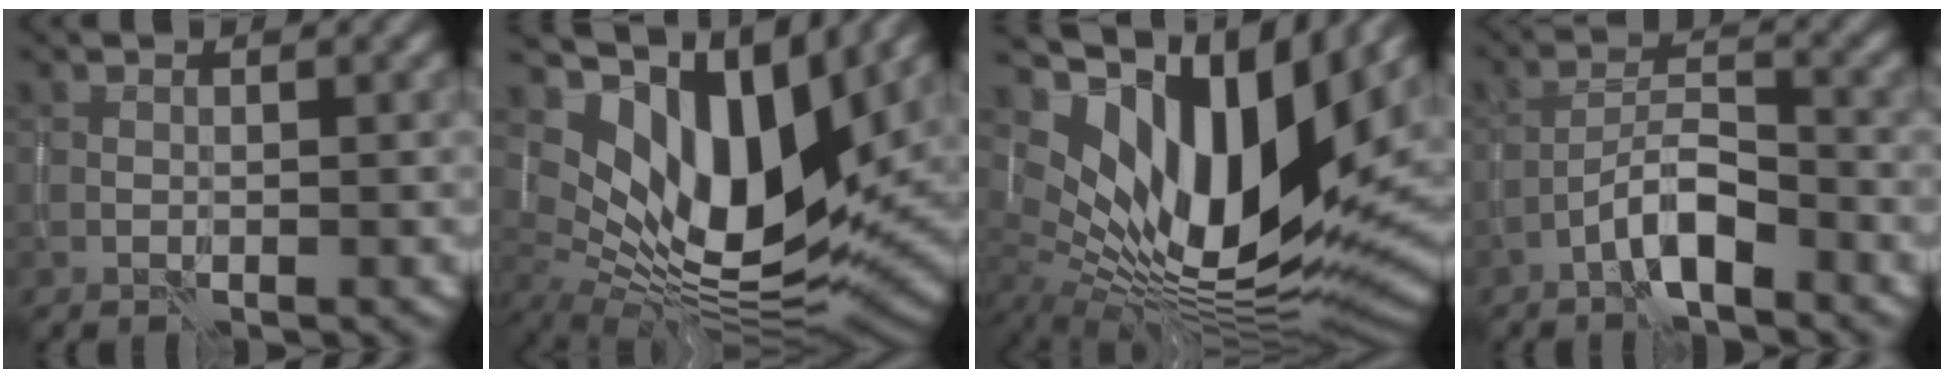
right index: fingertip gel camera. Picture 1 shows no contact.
{"total": 13.1, "force": [5.9, 6.2, 9.9], "torque": [-0.185, -0.002, 0.115]}
{"total": 14.7, "force": [6.4, 6.5, 11.5], "torque": [-0.214, 0.004, 0.114]}
{"total": 4.0, "force": [-2.5, 1.0, 2.9], "torque": [-0.049, 0.016, -0.054]}